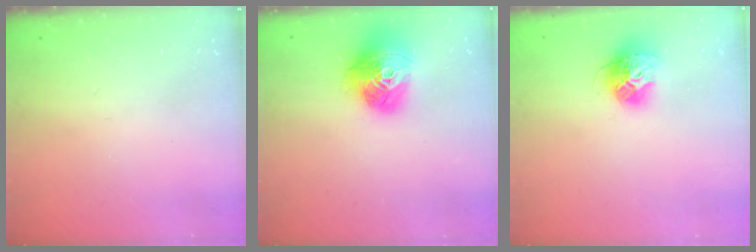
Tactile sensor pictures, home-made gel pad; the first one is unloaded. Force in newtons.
{"total": 17.6, "press": 17.6, "slide": 1.6}
{"total": 12.8, "press": 12.8, "slide": 1.1}